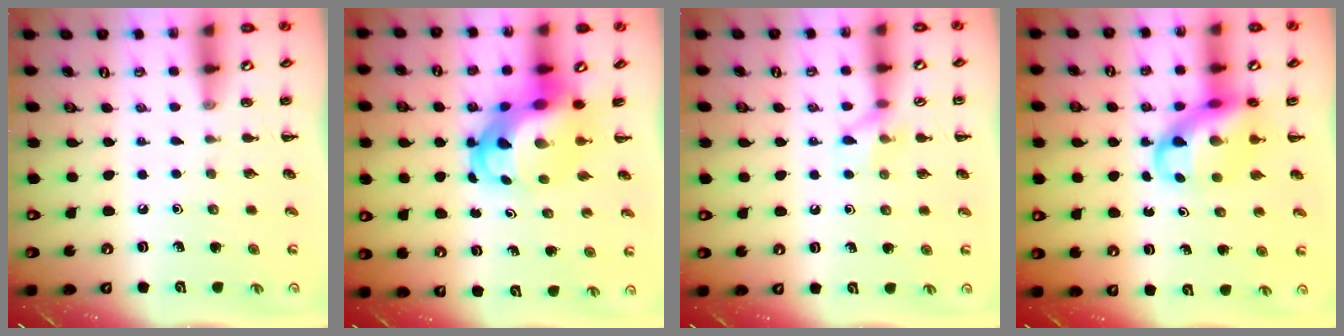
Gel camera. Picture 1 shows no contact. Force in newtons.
{"total": 7.8, "press": 7.5, "slide": 2.1}
{"total": 7.1, "press": 7.0, "slide": 1.5}
{"total": 10.7, "press": 10.3, "slide": 2.7}